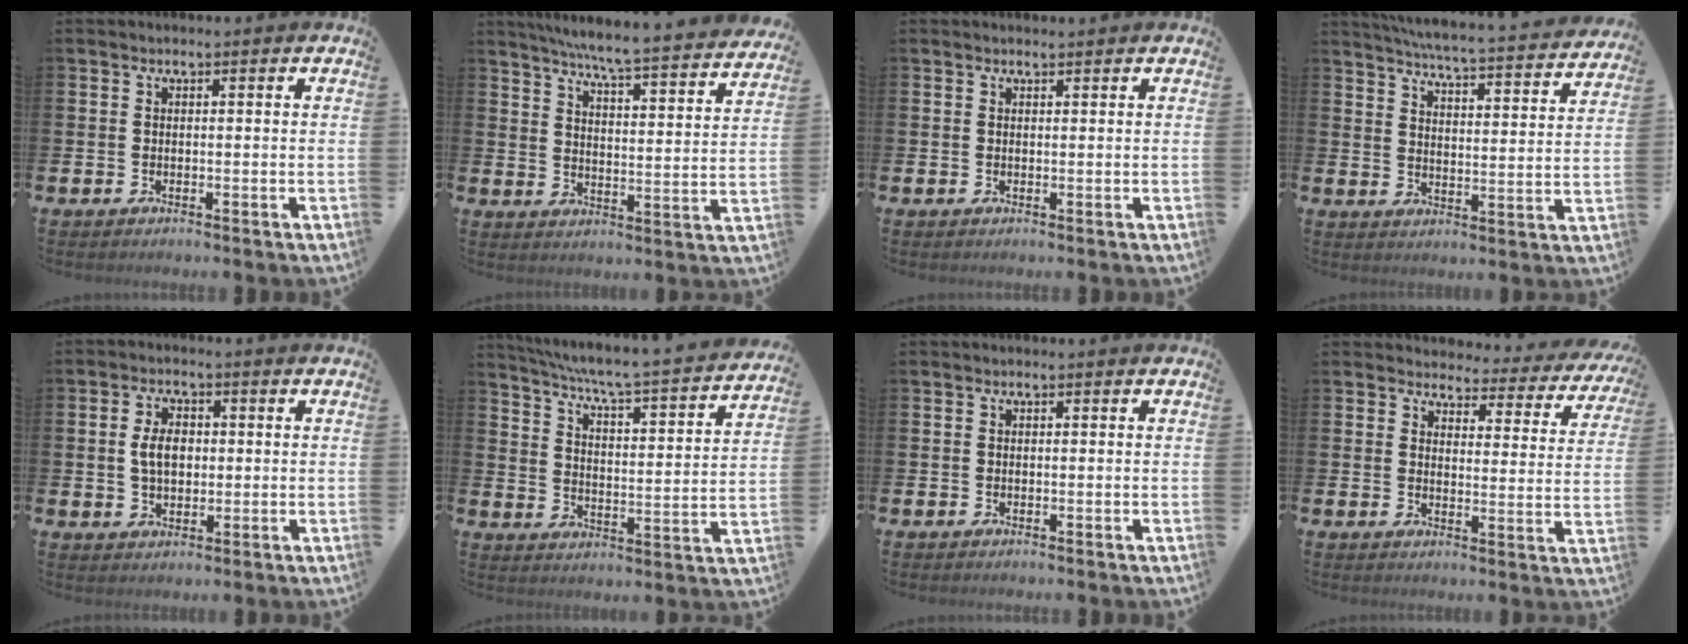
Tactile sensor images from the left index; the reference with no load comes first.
{"total": 6.8, "force": [6.4, -0.3, 2.3], "torque": [-0.065, -0.050, 0.109]}
{"total": 0.6, "force": [0.6, 0.1, 0.1], "torque": [0.004, -0.002, 0.010]}
{"total": 5.4, "force": [5.2, 0.0, 1.5], "torque": [-0.048, -0.046, 0.086]}
{"total": 4.2, "force": [0.5, 2.8, 3.1], "torque": [-0.047, 0.005, 0.002]}
{"total": 5.3, "force": [4.7, 0.1, 2.5], "torque": [-0.076, -0.043, 0.071]}
{"total": 0.0}
{"total": 3.3, "force": [3.0, 1.2, 0.4], "torque": [-0.016, -0.036, 0.043]}